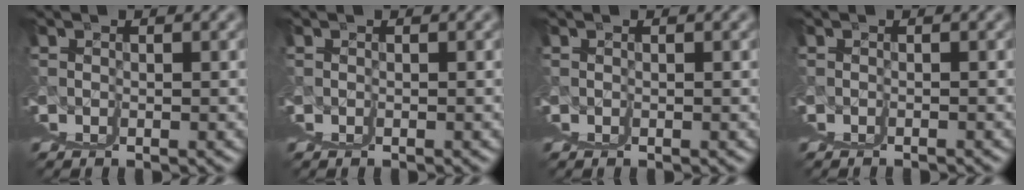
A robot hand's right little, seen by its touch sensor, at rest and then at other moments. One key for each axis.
{"total": 0.0}
{"total": 0.0}
{"total": 1.4, "fx": -0.4, "fy": -1.1, "fz": -0.8, "tx": 0.012, "ty": 0.007, "tz": -0.008}